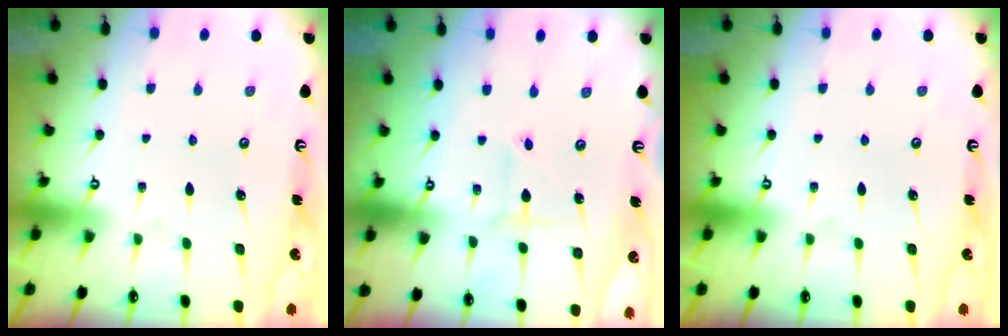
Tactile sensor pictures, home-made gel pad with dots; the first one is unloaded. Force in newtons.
{"total": 2.3, "press": 2.3, "slide": 0.1}
{"total": 0.0}